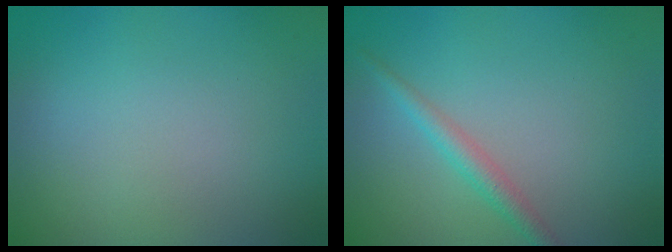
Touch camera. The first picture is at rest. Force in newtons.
{"total": 1.9, "press": 1.9, "slide": 0.0}